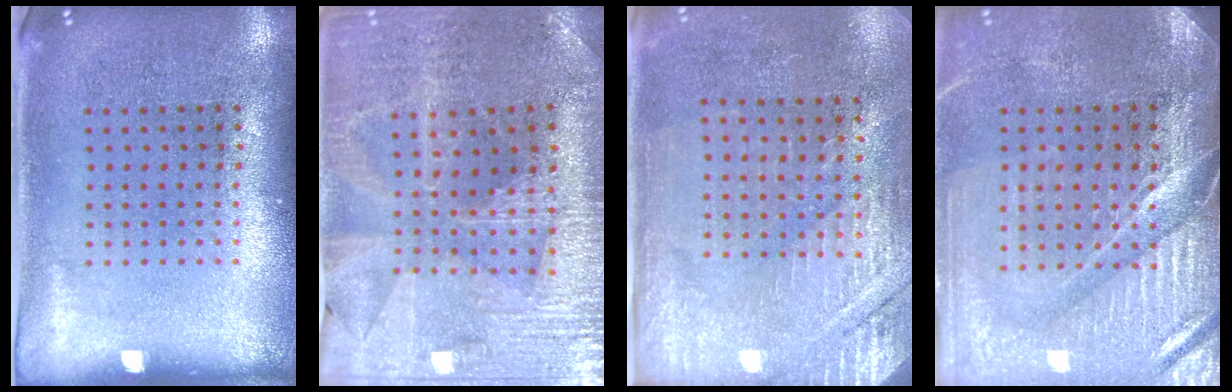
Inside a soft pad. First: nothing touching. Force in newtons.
{"total": 2.3, "press": 2.3, "slide": 0.5}
{"total": 2.8, "press": 2.7, "slide": 0.8}
{"total": 4.0, "press": 3.7, "slide": 1.5}